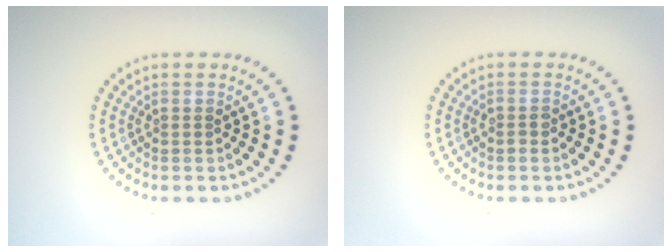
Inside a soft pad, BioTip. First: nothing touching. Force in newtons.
{"total": 0.8, "press": 0.7, "slide": 0.3}